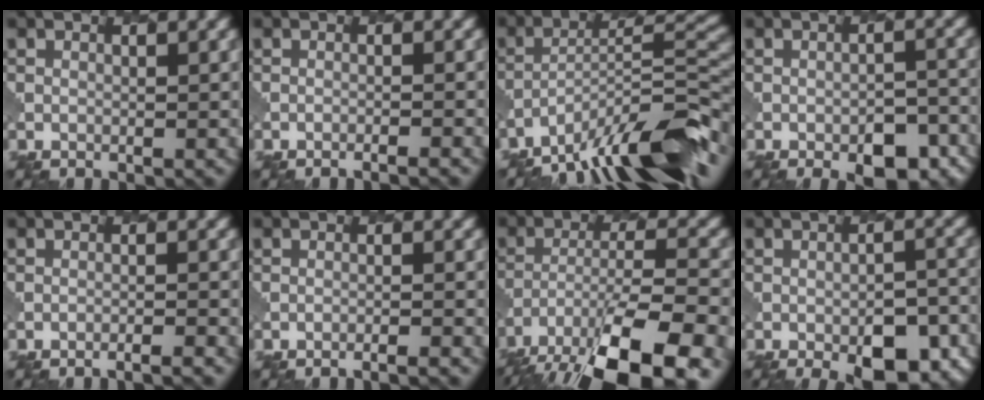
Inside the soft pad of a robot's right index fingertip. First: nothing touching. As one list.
[{"total": 1.6, "force": [-1.4, 0.2, 0.8], "torque": [-0.001, 0.008, -0.029]}, {"total": 11.1, "force": [-7.8, 2.2, 7.7], "torque": [-0.120, 0.011, -0.137]}, {"total": 5.4, "force": [-3.5, 2.2, 3.5], "torque": [-0.049, 0.004, -0.040]}, {"total": 2.6, "force": [-2.4, 0.2, 1.1], "torque": [-0.006, 0.009, -0.042]}, {"total": 2.3, "force": [-2.0, 0.2, 1.0], "torque": [-0.005, 0.009, -0.037]}, {"total": 13.2, "force": [-9.3, 4.2, 8.2], "torque": [-0.150, -0.023, -0.134]}, {"total": 7.0, "force": [-3.9, 2.5, 5.2], "torque": [-0.068, 0.000, -0.050]}]